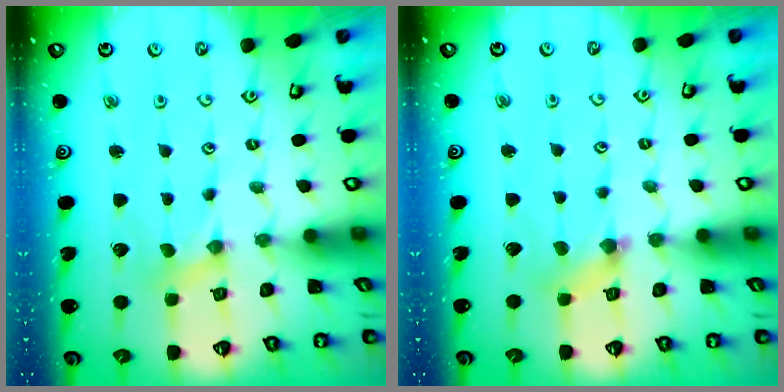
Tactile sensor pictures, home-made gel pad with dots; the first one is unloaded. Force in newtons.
{"total": 2.7, "press": 2.7, "slide": 0.3}